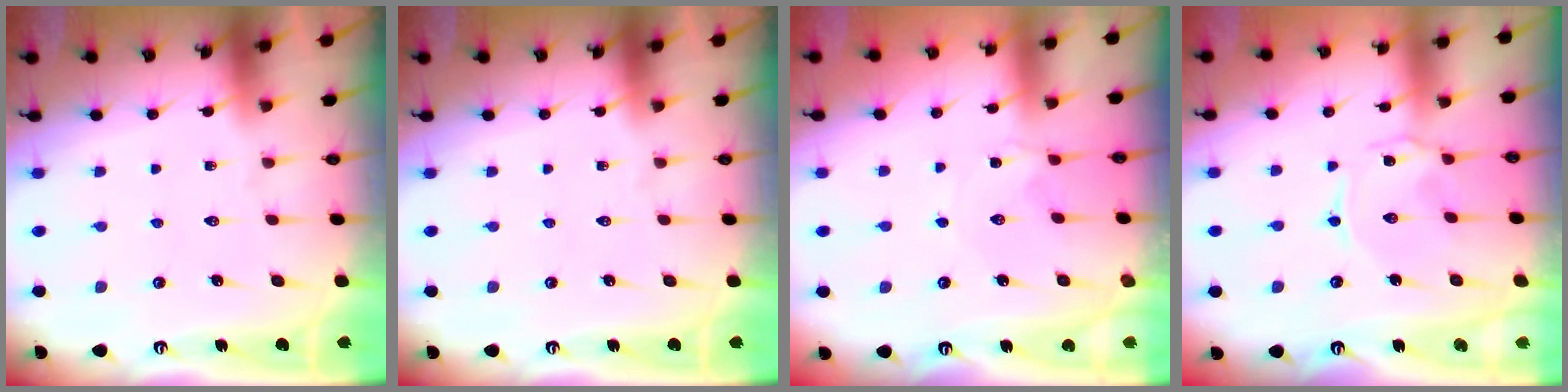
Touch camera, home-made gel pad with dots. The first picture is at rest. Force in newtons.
{"total": 0.0}
{"total": 1.4, "press": 1.3, "slide": 0.4}
{"total": 0.9, "press": 0.8, "slide": 0.2}